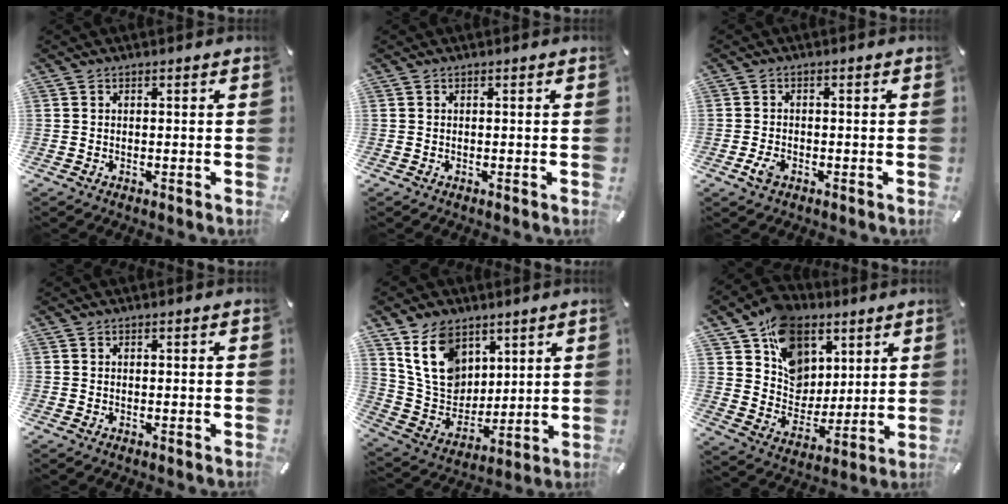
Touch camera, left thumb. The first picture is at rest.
{"total": 0.0}
{"total": 2.8, "force": [-1.2, 1.9, 1.8], "torque": [-0.044, -0.001, -0.023]}
{"total": 0.0}
{"total": 14.8, "force": [7.5, 11.1, 6.2], "torque": [-0.129, -0.029, 0.153]}
{"total": 14.4, "force": [7.2, 11.6, 4.6], "torque": [-0.089, -0.048, 0.139]}